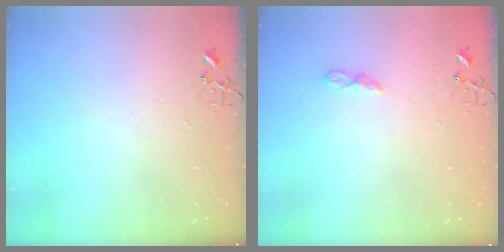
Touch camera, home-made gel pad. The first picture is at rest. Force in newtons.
{"total": 5.3, "press": 5.3, "slide": 0.7}